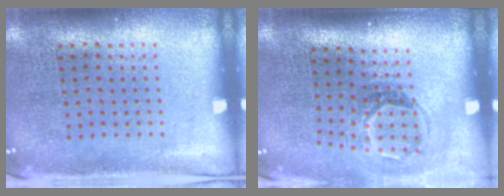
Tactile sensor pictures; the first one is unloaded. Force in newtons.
{"total": 1.9, "press": 1.3, "slide": 1.4}